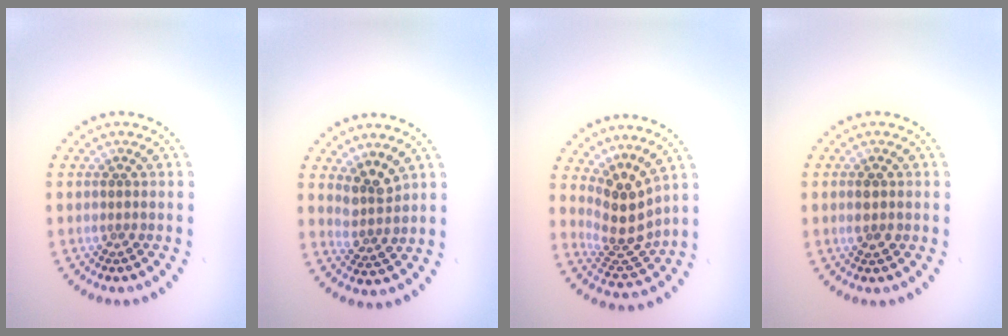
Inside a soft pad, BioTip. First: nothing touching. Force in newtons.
{"total": 2.5, "press": 1.9, "slide": 1.6}
{"total": 3.9, "press": 3.2, "slide": 2.3}
{"total": 1.5, "press": 1.5, "slide": 0.3}